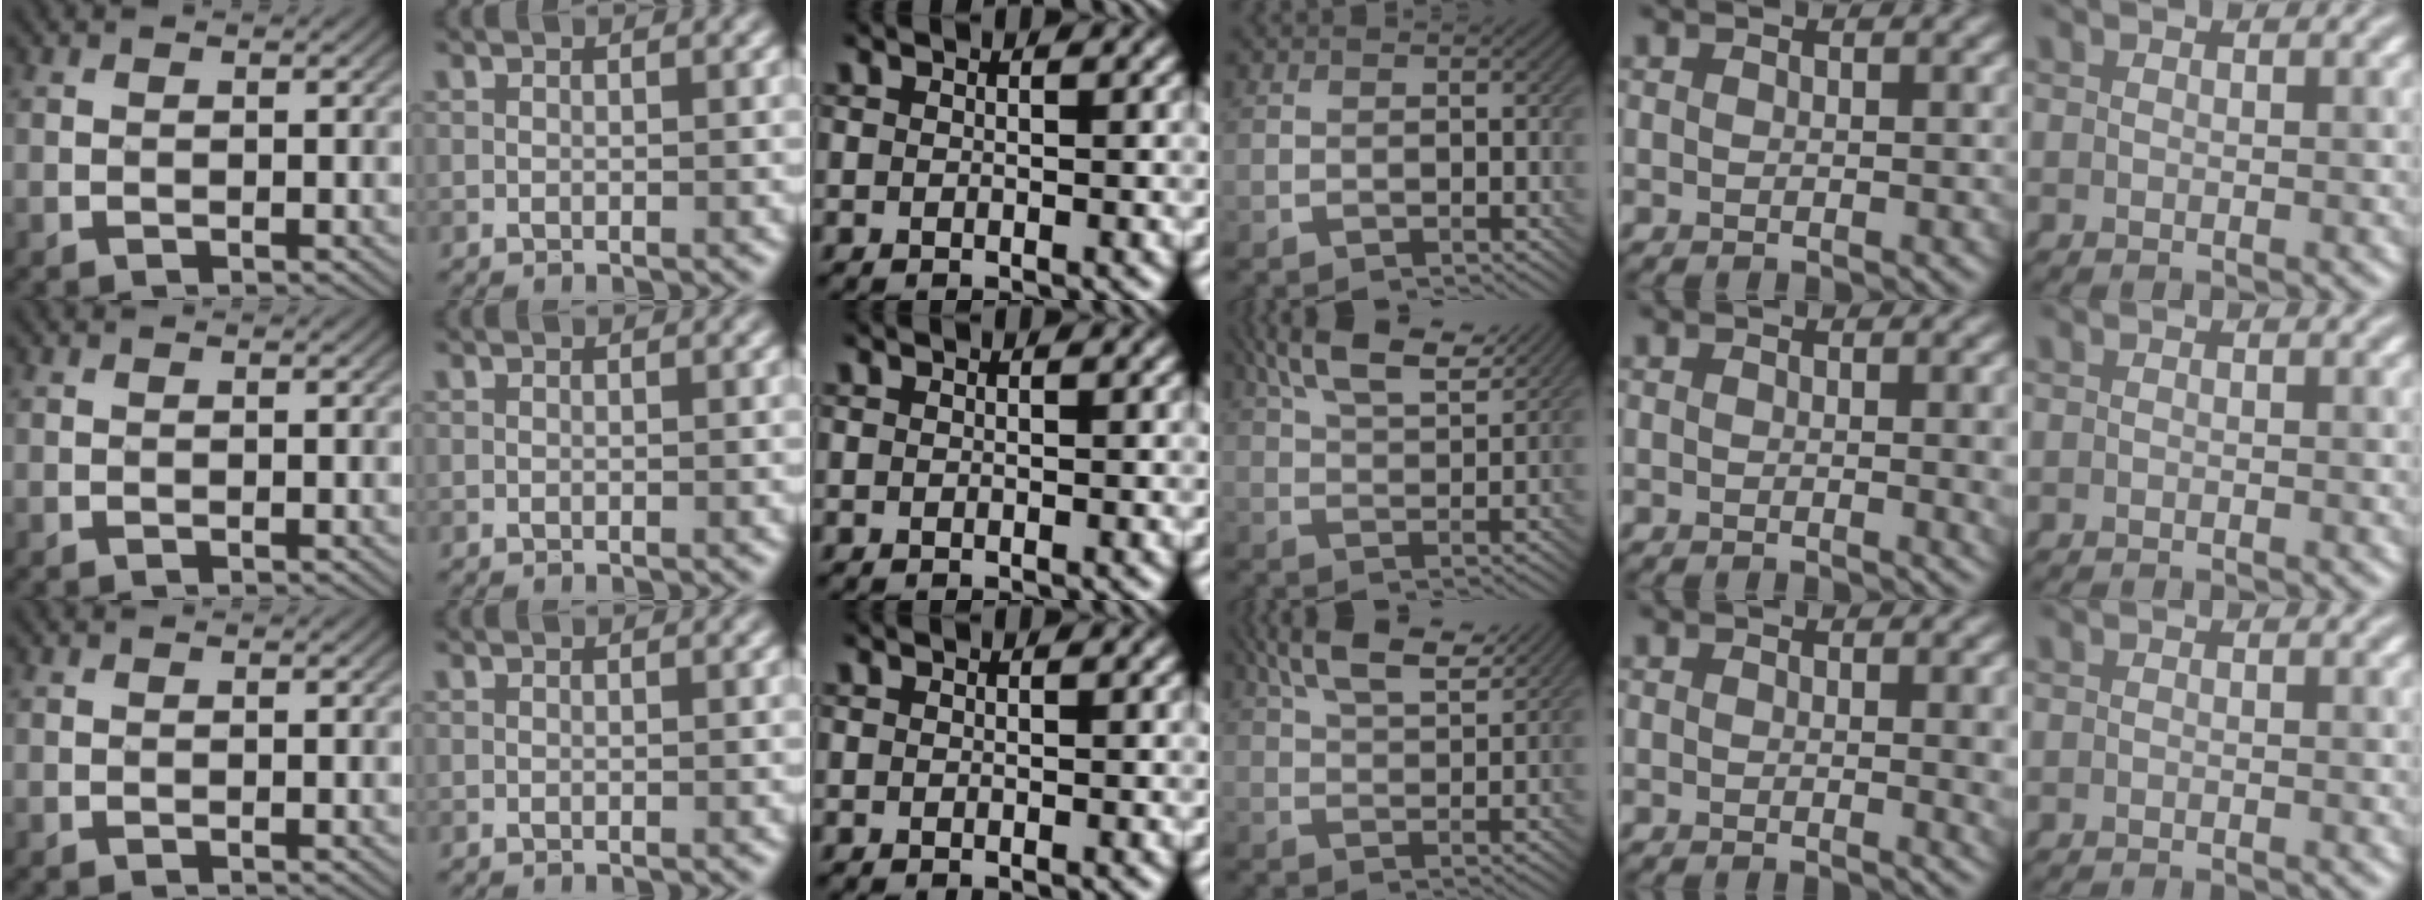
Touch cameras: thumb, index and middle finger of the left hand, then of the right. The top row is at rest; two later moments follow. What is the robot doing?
{"motion": "insert", "object": "bottle cap"}